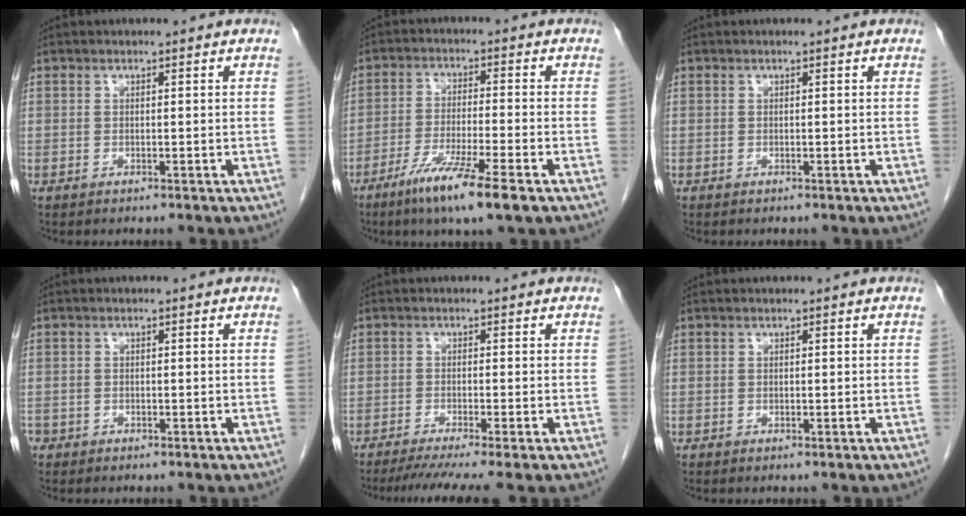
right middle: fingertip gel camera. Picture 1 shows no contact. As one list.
[{"total": 9.6, "force": [-5.8, -0.2, 7.7], "torque": [-0.144, -0.026, -0.101]}, {"total": 0.0}, {"total": 1.3, "force": [-0.7, 1.0, 0.2], "torque": [-0.008, 0.003, -0.014]}, {"total": 7.3, "force": [-5.9, -0.9, 4.2], "torque": [-0.055, -0.019, -0.093]}, {"total": 0.0}]